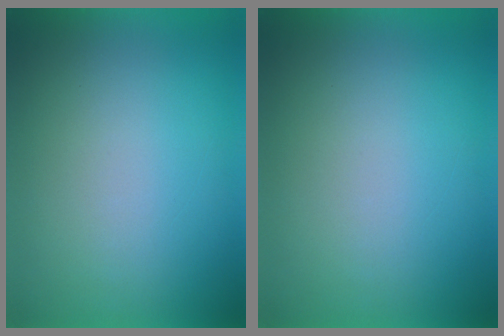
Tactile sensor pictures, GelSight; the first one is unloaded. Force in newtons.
{"total": 0.0}